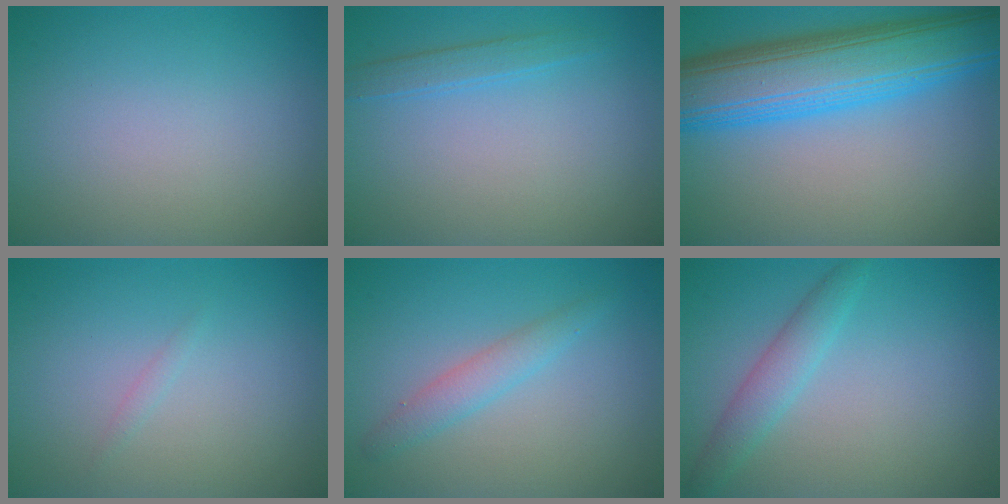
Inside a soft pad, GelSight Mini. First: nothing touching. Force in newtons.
{"total": 1.5, "press": 1.5, "slide": 0.0}
{"total": 10.9, "press": 10.9, "slide": 0.2}
{"total": 0.5, "press": 0.5, "slide": 0.0}
{"total": 2.9, "press": 2.9, "slide": 0.4}
{"total": 2.4, "press": 2.4, "slide": 0.0}